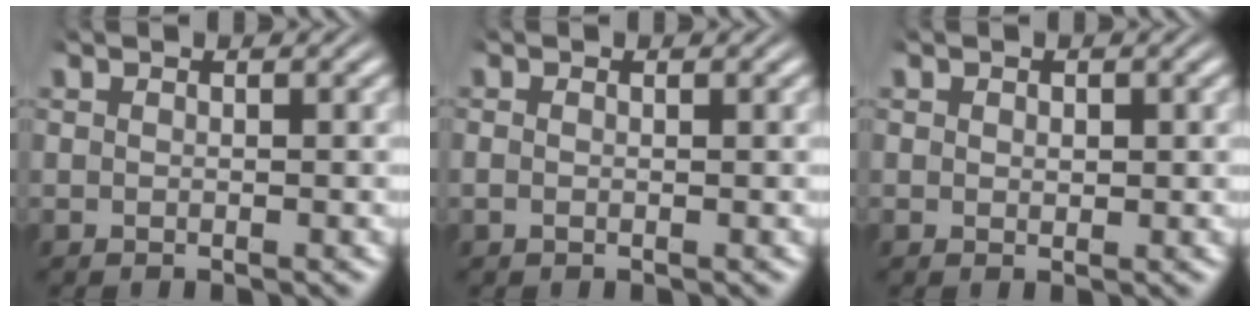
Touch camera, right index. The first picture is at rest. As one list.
[{"total": 0.7, "force": [-0.3, 0.4, 0.5], "torque": [-0.015, -0.008, -0.003]}, {"total": 0.7, "force": [0.2, 0.5, 0.5], "torque": [-0.010, -0.007, 0.007]}]